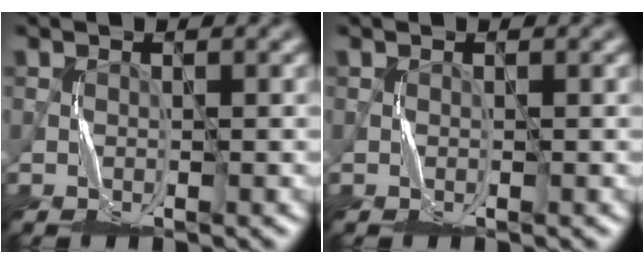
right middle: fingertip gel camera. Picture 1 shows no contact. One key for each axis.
{"total": 0.0}